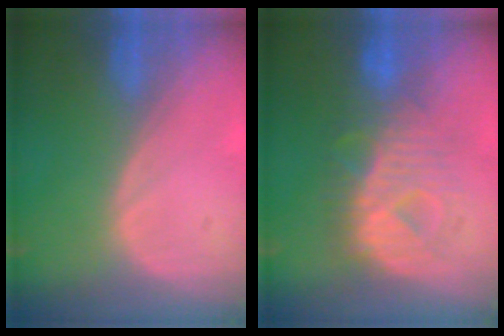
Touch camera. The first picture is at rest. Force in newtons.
{"total": 8.4, "press": 8.4, "slide": 0.1}